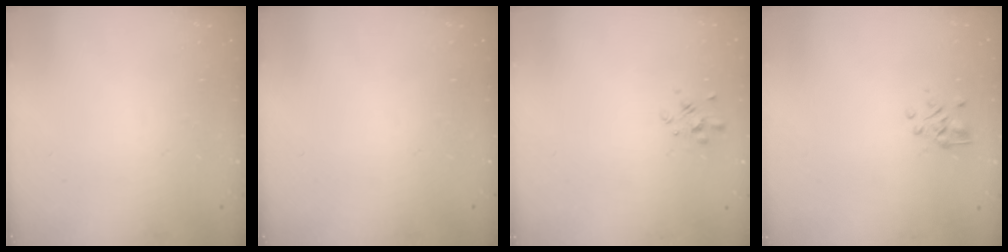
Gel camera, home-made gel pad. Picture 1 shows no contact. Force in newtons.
{"total": 0.0}
{"total": 2.1, "press": 2.0, "slide": 0.9}
{"total": 2.2, "press": 2.0, "slide": 1.0}